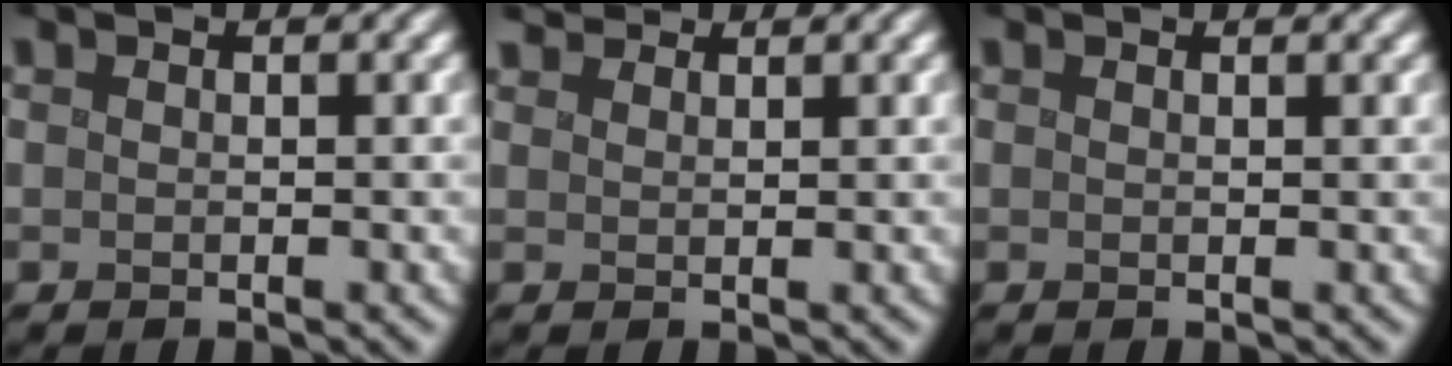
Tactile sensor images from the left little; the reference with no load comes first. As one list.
[{"total": 3.2, "force": [3.0, 1.0, 0.8], "torque": [-0.022, 0.009, 0.043]}, {"total": 0.7, "force": [0.6, 0.2, 0.2], "torque": [-0.001, 0.002, 0.001]}]